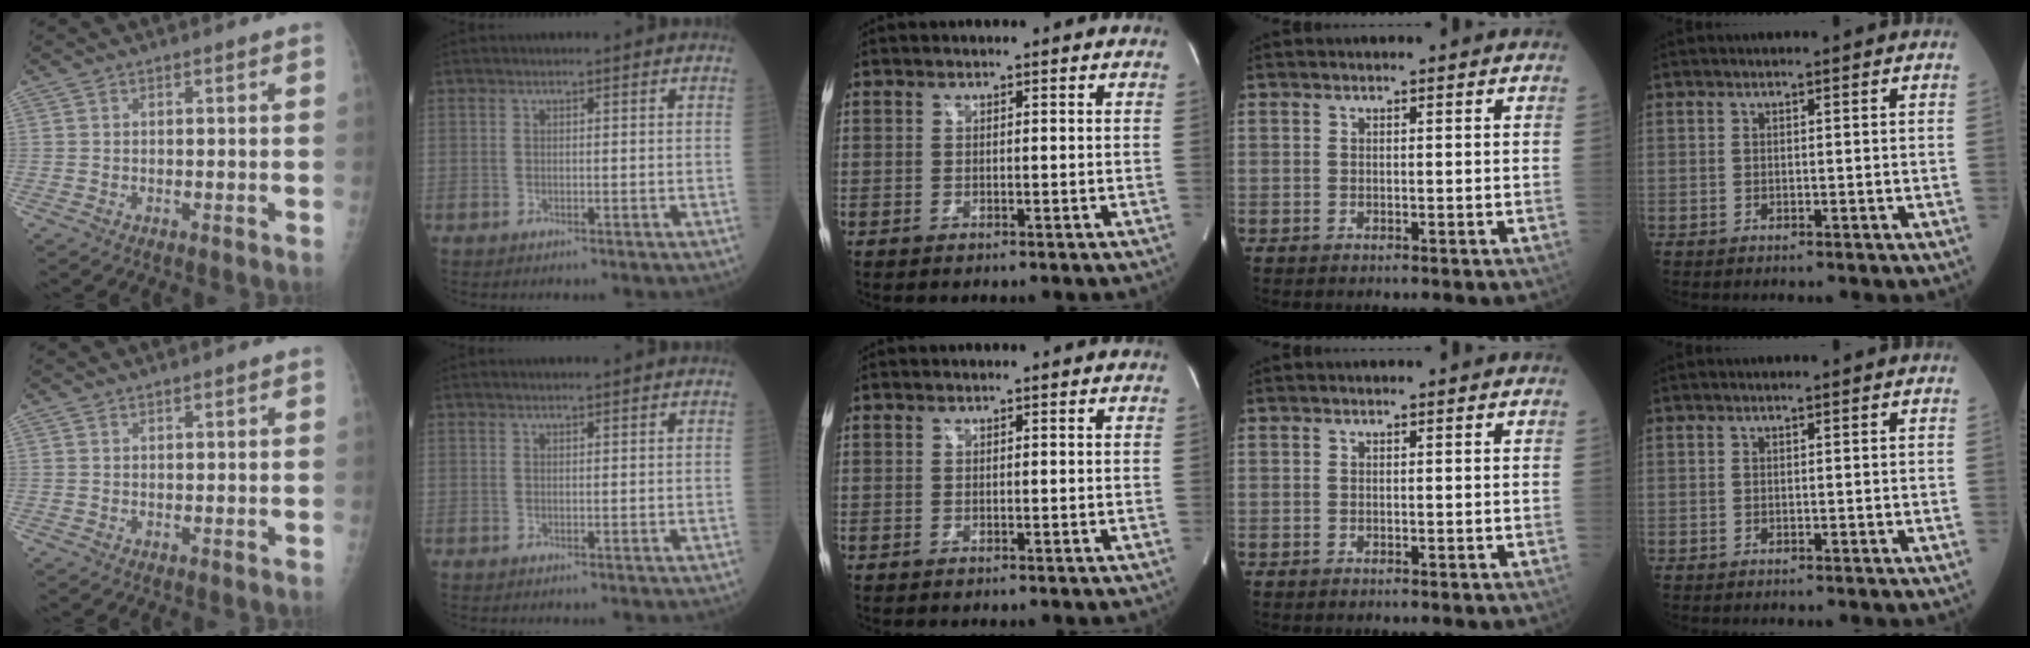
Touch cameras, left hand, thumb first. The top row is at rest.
{"thumb": {"total": 0.8, "force": [0.7, 0.2, 0.3], "torque": [-0.003, -0.003, 0.012]}, "index": {"total": 1.2, "force": [1.1, -0.2, 0.4], "torque": [-0.001, 0.010, 0.022]}}